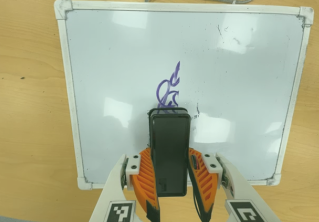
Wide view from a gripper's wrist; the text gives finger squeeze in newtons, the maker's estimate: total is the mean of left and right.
{"total": 9.9, "left": 8.1, "right": 11.7}